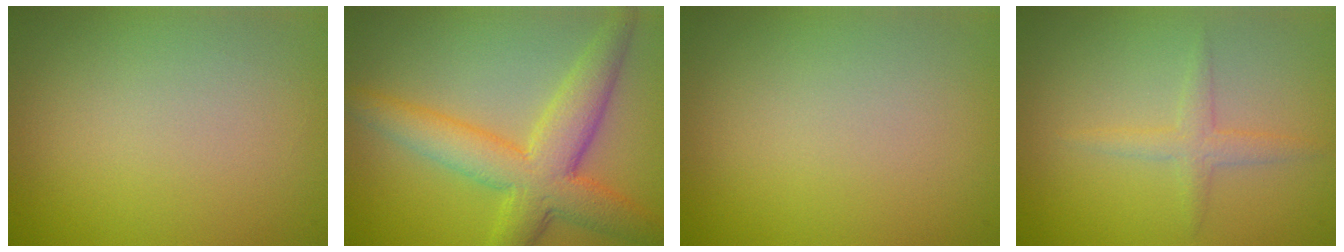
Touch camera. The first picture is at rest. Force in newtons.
{"total": 6.9, "press": 6.9, "slide": 0.3}
{"total": 0.0}
{"total": 1.7, "press": 1.7, "slide": 0.1}